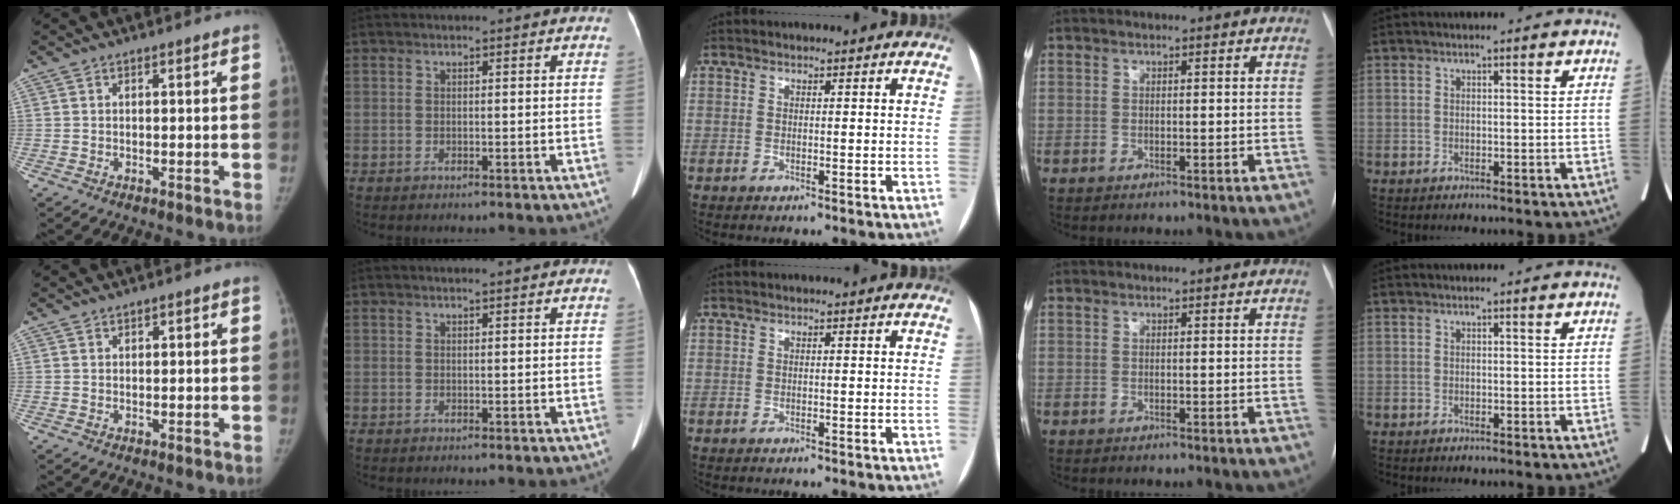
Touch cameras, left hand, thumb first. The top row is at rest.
{"thumb": {"total": 1.0, "force": [0.6, 0.5, 0.6], "torque": [-0.002, -0.002, 0.008]}, "index": {"total": 2.3, "force": [2.0, 0.0, 1.0], "torque": [-0.012, 0.015, 0.026]}}